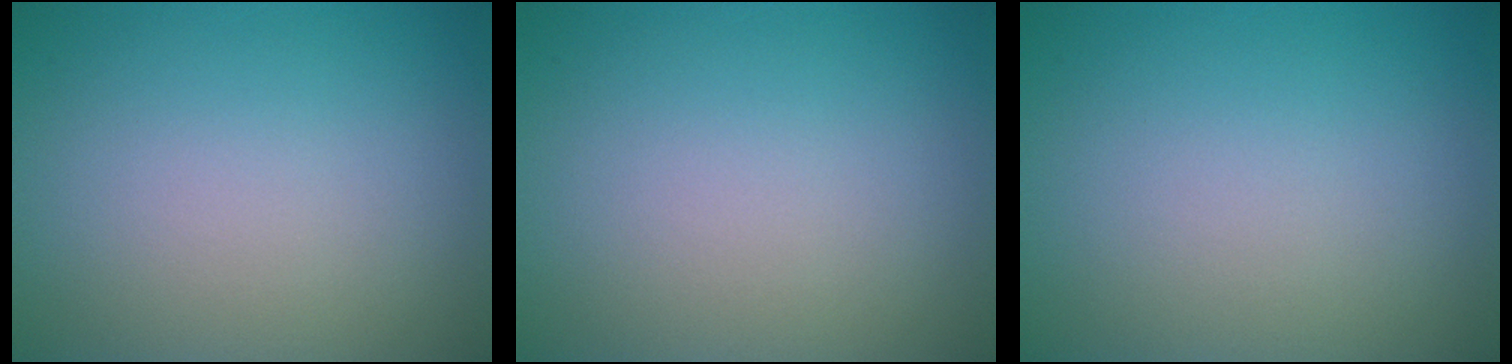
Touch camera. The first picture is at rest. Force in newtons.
{"total": 0.0}
{"total": 0.0}